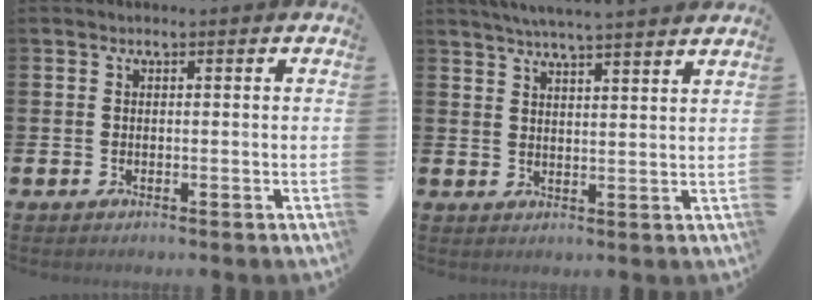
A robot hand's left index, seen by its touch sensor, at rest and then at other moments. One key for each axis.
{"total": 5.0, "fx": 4.8, "fy": -0.8, "fz": 1.1, "tx": -0.031, "ty": -0.022, "tz": 0.085}